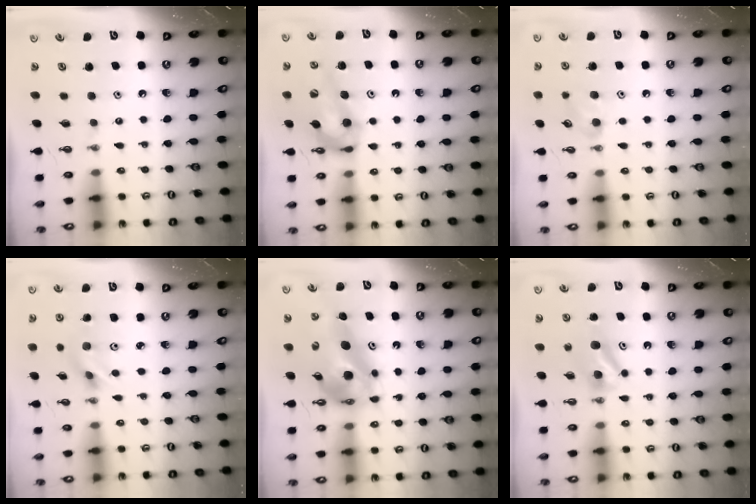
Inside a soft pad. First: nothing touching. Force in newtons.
{"total": 12.2, "press": 12.1, "slide": 1.2}
{"total": 6.2, "press": 6.0, "slide": 1.4}
{"total": 5.4, "press": 4.5, "slide": 2.9}
{"total": 13.9, "press": 13.8, "slide": 1.3}
{"total": 5.9, "press": 5.8, "slide": 1.1}